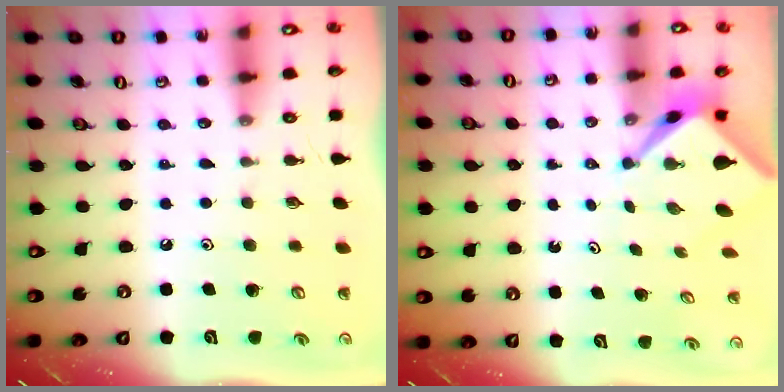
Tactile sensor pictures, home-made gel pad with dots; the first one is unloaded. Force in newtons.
{"total": 3.3, "press": 3.3, "slide": 0.1}